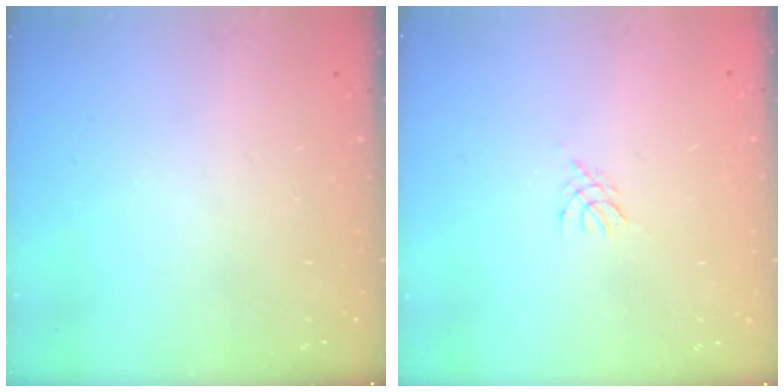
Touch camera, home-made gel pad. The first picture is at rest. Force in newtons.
{"total": 2.8, "press": 2.7, "slide": 0.6}